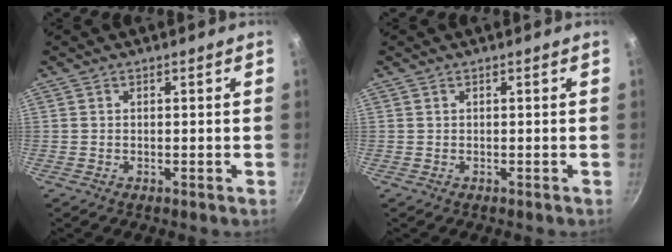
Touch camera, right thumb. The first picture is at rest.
{"total": 0.0}